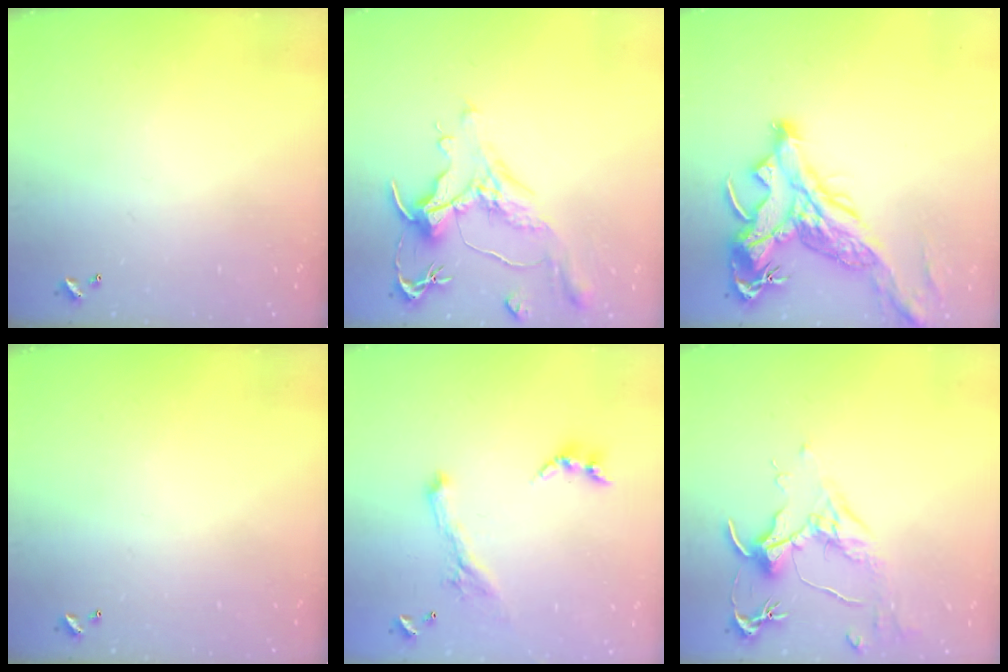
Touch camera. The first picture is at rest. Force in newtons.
{"total": 1.1, "press": 0.2, "slide": 1.1}
{"total": 9.2, "press": 8.8, "slide": 2.6}
{"total": 0.0}
{"total": 0.8, "press": 0.8, "slide": 0.2}
{"total": 1.8, "press": 1.6, "slide": 0.9}